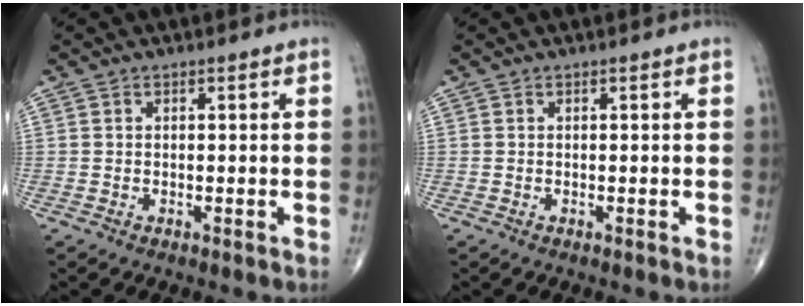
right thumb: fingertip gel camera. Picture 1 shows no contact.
{"total": 0.0}